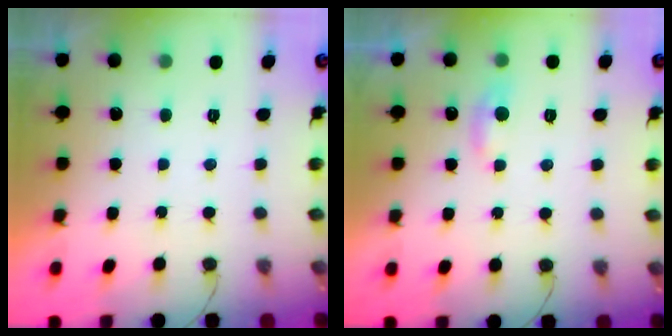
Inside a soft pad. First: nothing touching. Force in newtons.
{"total": 5.2, "press": 5.2, "slide": 0.8}